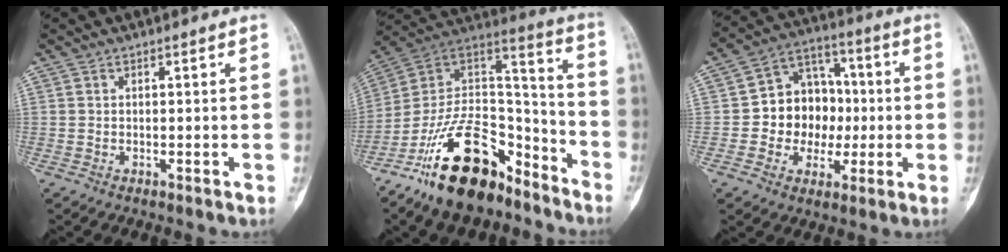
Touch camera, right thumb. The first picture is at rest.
{"total": 23.2, "force": [-15.2, 11.4, 13.2], "torque": [-0.212, 0.106, -0.267]}
{"total": 12.9, "force": [-0.7, 10.9, 6.8], "torque": [-0.048, 0.032, -0.014]}